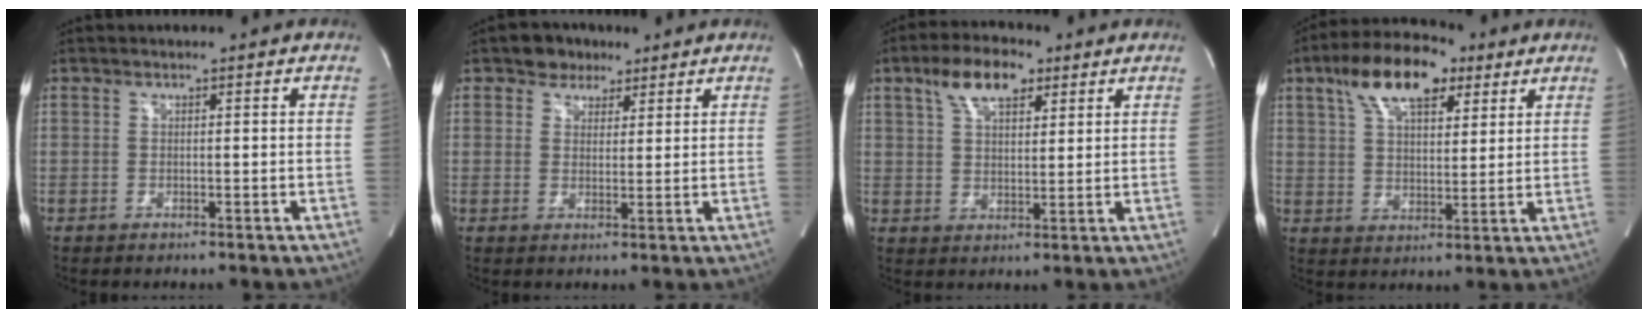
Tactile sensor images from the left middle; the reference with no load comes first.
{"total": 4.2, "force": [2.9, 2.9, 1.0], "torque": [-0.014, 0.009, 0.045]}
{"total": 8.0, "force": [4.6, 3.5, 5.6], "torque": [-0.105, 0.020, 0.083]}
{"total": 12.7, "force": [7.1, 5.4, 9.0], "torque": [-0.164, 0.030, 0.124]}